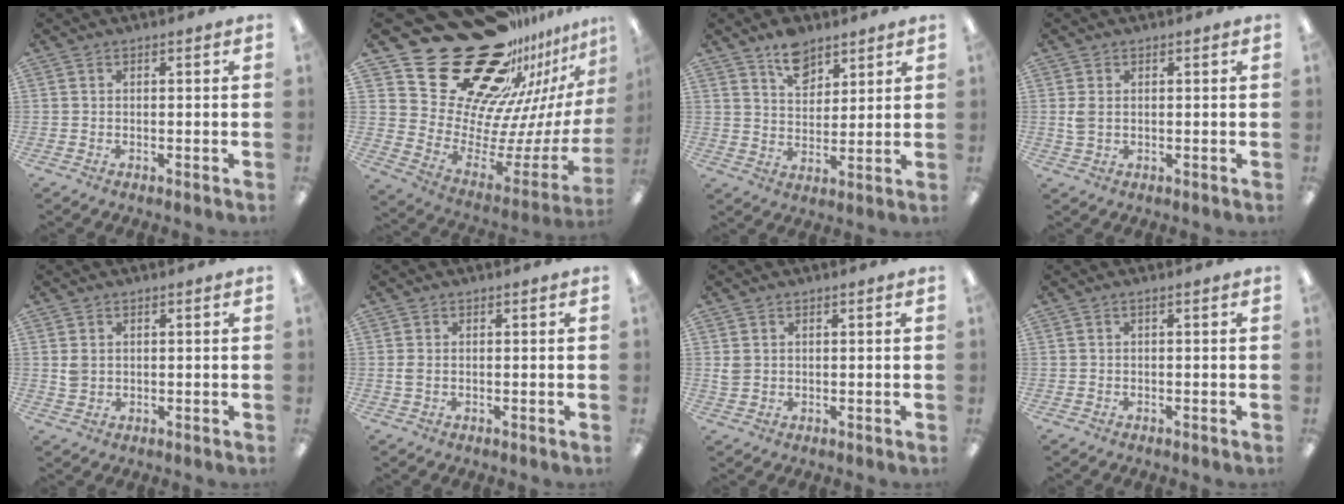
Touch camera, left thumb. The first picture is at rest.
{"total": 29.5, "force": [22.2, 14.5, 13.0], "torque": [-0.168, -0.189, 0.439]}
{"total": 9.2, "force": [6.6, 5.6, 3.3], "torque": [-0.040, -0.036, 0.118]}
{"total": 3.1, "force": [0.6, 2.1, 2.2], "torque": [-0.052, 0.002, 0.009]}
{"total": 2.6, "force": [1.0, 2.2, 1.1], "torque": [-0.014, 0.001, 0.016]}
{"total": 1.8, "force": [0.2, 1.2, 1.4], "torque": [-0.027, 0.005, 0.003]}
{"total": 2.4, "force": [1.0, 2.1, 0.8], "torque": [-0.008, 0.001, 0.017]}
{"total": 0.0}